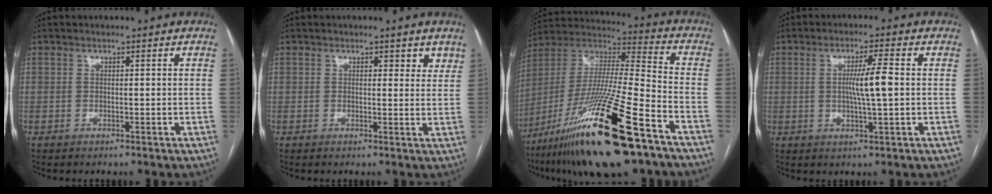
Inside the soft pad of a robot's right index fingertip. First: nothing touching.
{"total": 2.6, "force": [1.8, 1.4, 1.2], "torque": [0.000, -0.003, 0.018]}
{"total": 26.3, "force": [-15.4, 2.4, 21.2], "torque": [-0.406, -0.045, -0.277]}
{"total": 5.8, "force": [0.2, -0.1, 5.8], "torque": [-0.103, -0.002, 0.003]}